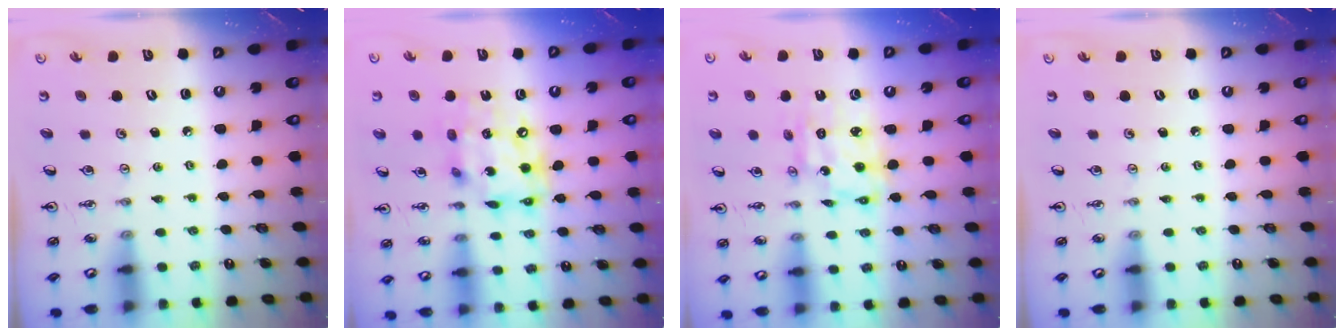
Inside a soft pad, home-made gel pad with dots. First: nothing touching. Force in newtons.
{"total": 14.7, "press": 14.7, "slide": 1.0}
{"total": 10.1, "press": 10.0, "slide": 0.9}
{"total": 0.0}